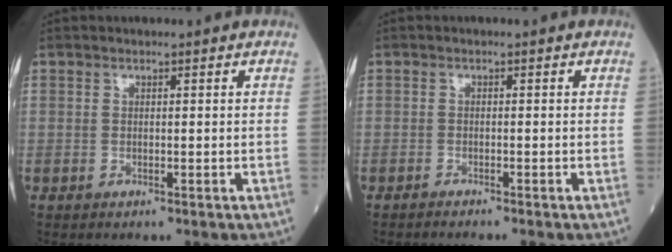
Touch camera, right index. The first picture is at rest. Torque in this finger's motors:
{"motor_torque": [-0.13, -0.15, 0.05, -0.02]}